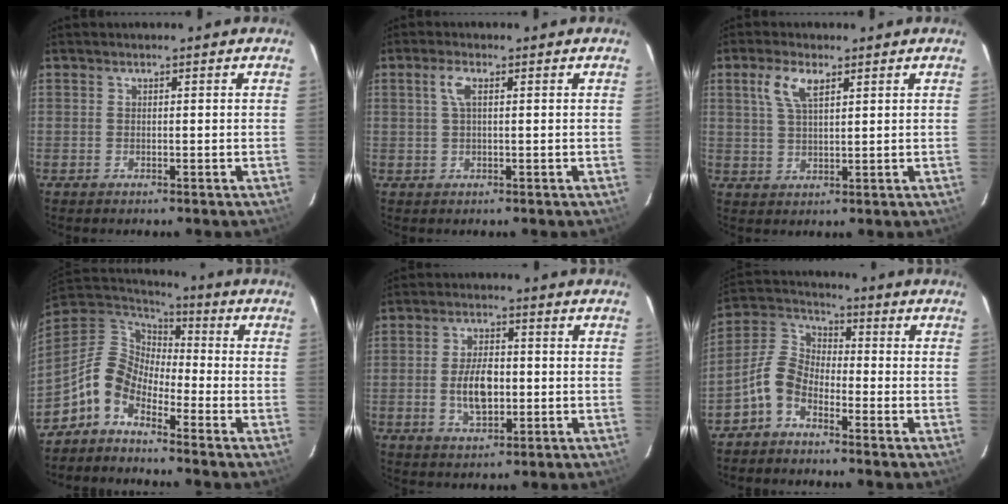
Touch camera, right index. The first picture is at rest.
{"total": 2.6, "force": [0.7, 0.7, 2.4], "torque": [-0.052, 0.006, 0.014]}
{"total": 5.3, "force": [2.6, 2.1, 4.2], "torque": [-0.085, 0.009, 0.053]}
{"total": 9.5, "force": [-6.1, 5.4, 5.0], "torque": [-0.101, 0.022, -0.138]}
{"total": 7.9, "force": [-1.1, 4.1, 6.6], "torque": [-0.128, 0.000, -0.014]}
{"total": 7.0, "force": [-4.4, 3.9, 3.8], "torque": [-0.087, 0.021, -0.098]}